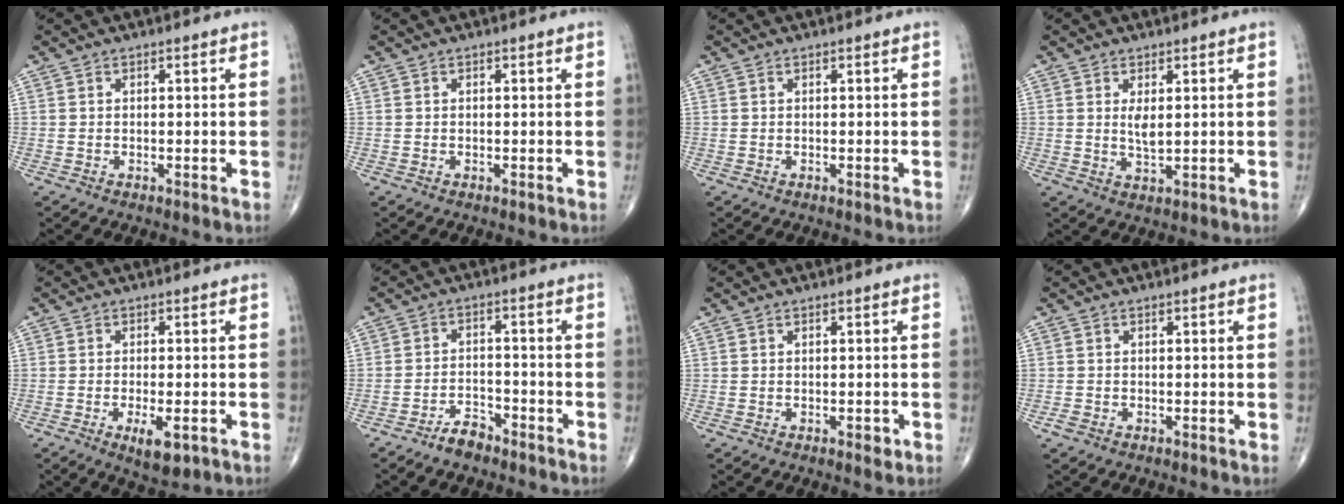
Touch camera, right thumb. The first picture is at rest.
{"total": 0.0}
{"total": 0.0}
{"total": 3.0, "force": [0.8, 1.1, 2.7], "torque": [-0.051, -0.012, 0.019]}
{"total": 5.6, "force": [-2.2, 2.1, 4.7], "torque": [-0.073, -0.007, -0.028]}
{"total": 4.2, "force": [-3.5, 1.8, 1.6], "torque": [-0.023, 0.022, -0.063]}
{"total": 1.4, "force": [-0.5, 0.7, 1.1], "torque": [-0.012, -0.002, -0.005]}
{"total": 1.2, "force": [-0.5, 0.7, 0.7], "torque": [-0.017, -0.003, -0.011]}